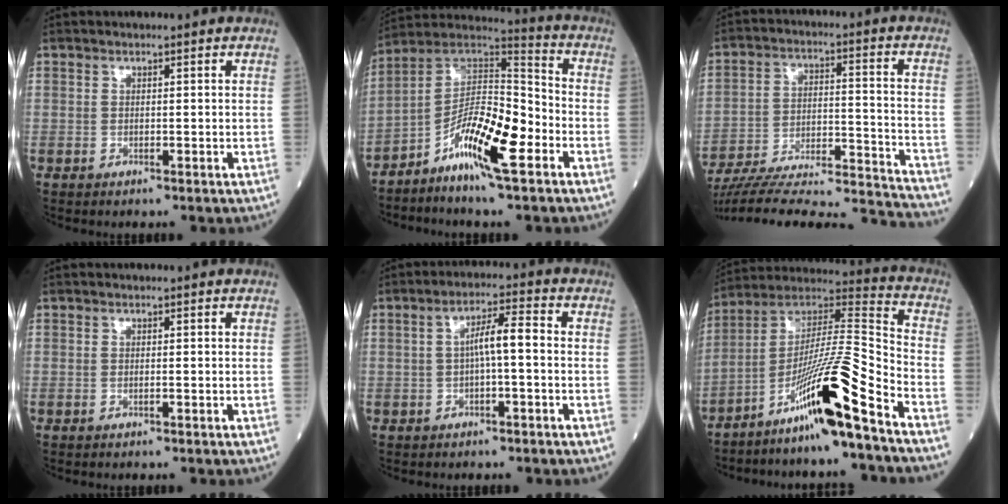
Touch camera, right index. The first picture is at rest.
{"total": 13.1, "force": [-5.9, 2.4, 11.4], "torque": [-0.197, 0.013, -0.110]}
{"total": 26.7, "force": [-25.0, 1.3, 9.3], "torque": [-0.122, -0.013, -0.361]}
{"total": 0.0}
{"total": 4.8, "force": [-0.2, 0.6, 4.7], "torque": [-0.082, 0.014, -0.002]}
{"total": 16.2, "force": [-9.8, -0.9, 12.9], "torque": [-0.240, -0.002, -0.175]}